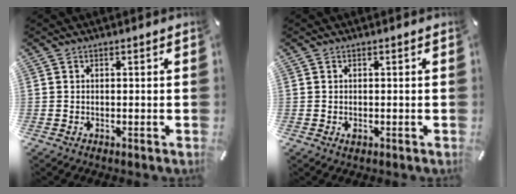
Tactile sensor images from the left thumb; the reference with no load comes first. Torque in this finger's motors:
{"motor_torque": [-0.17, 0.10, -0.06, 0.02, 0.00]}